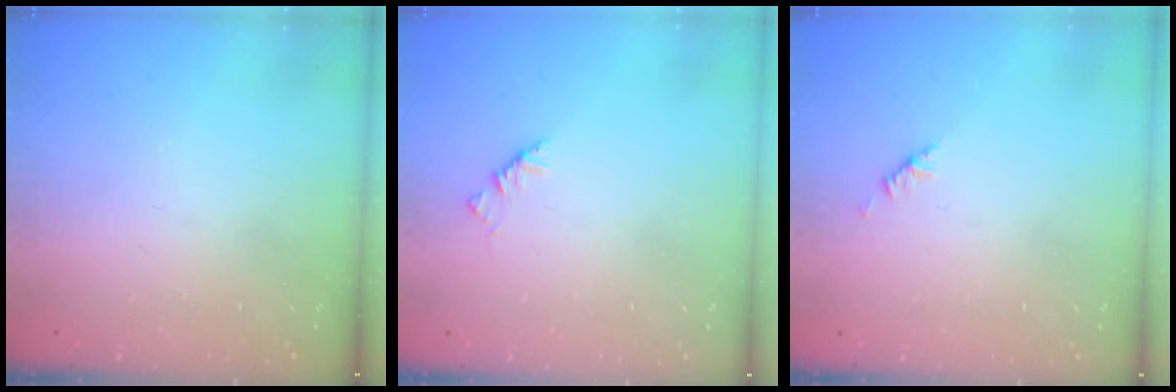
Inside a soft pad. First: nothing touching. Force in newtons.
{"total": 3.4, "press": 3.3, "slide": 0.7}
{"total": 1.9, "press": 1.8, "slide": 0.6}